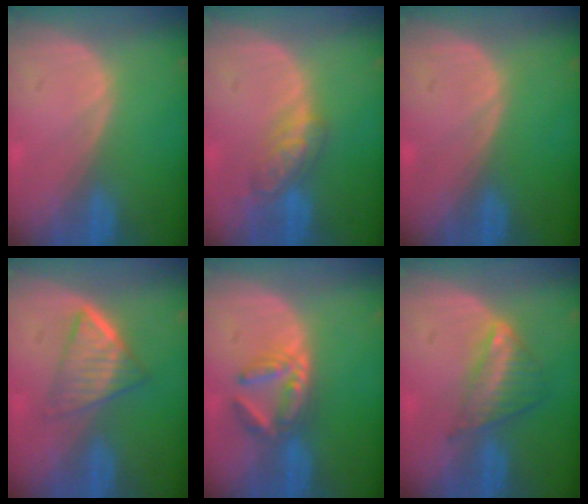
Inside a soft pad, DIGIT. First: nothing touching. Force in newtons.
{"total": 5.4, "press": 5.0, "slide": 2.1}
{"total": 0.0}
{"total": 6.6, "press": 5.5, "slide": 3.6}
{"total": 5.7, "press": 5.1, "slide": 2.6}
{"total": 6.1, "press": 5.3, "slide": 3.0}